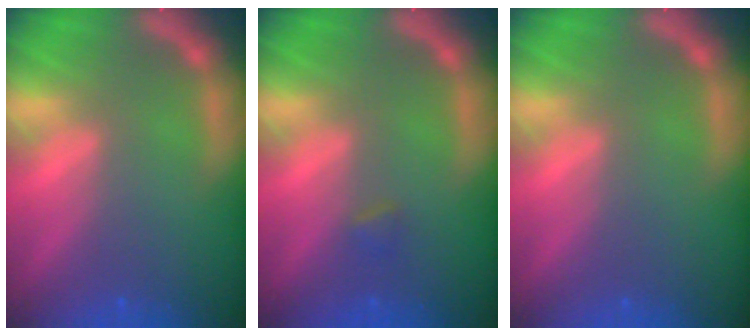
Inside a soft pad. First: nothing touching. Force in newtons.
{"total": 0.9}
{"total": 0.0}